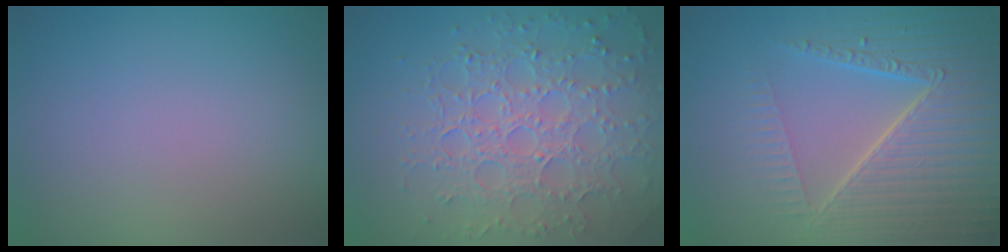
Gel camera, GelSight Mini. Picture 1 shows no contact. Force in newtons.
{"total": 7.7, "press": 5.4, "slide": 5.4}
{"total": 8.2, "press": 5.9, "slide": 5.6}